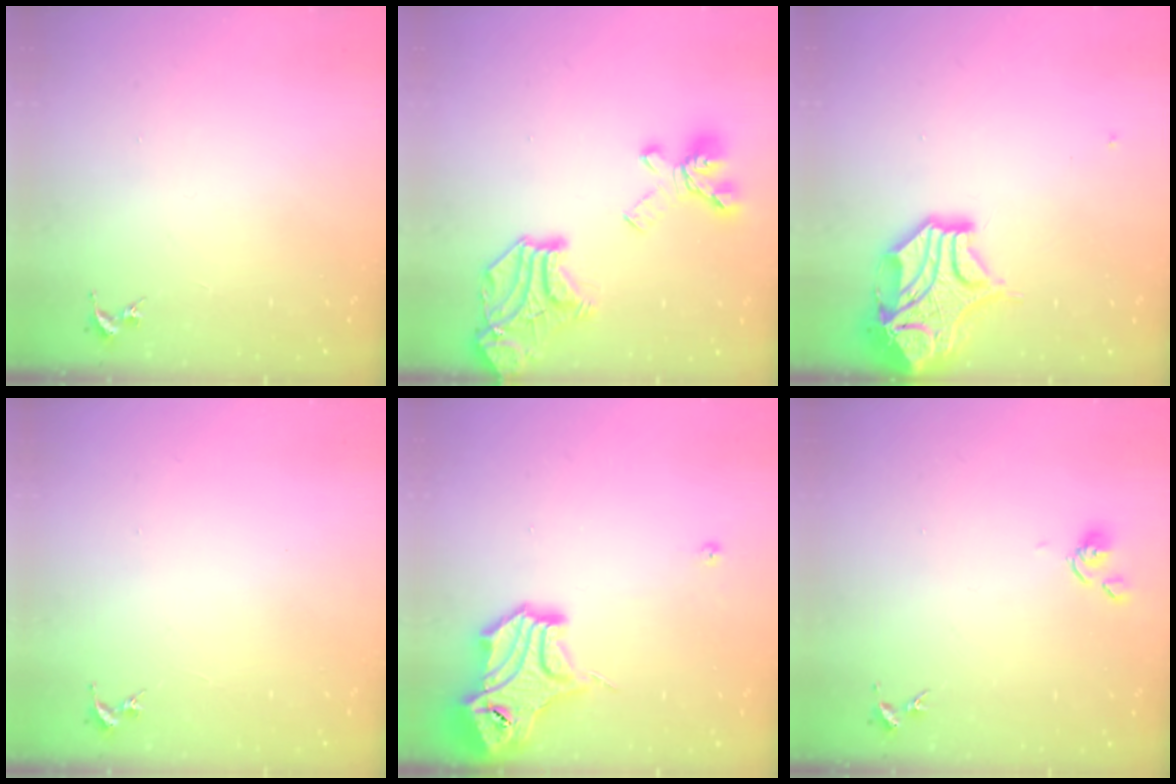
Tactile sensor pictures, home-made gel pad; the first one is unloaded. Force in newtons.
{"total": 21.3, "press": 21.2, "slide": 1.6}
{"total": 15.0, "press": 14.8, "slide": 2.2}
{"total": 0.0}
{"total": 18.1, "press": 17.9, "slide": 2.0}
{"total": 4.3, "press": 4.2, "slide": 0.6}